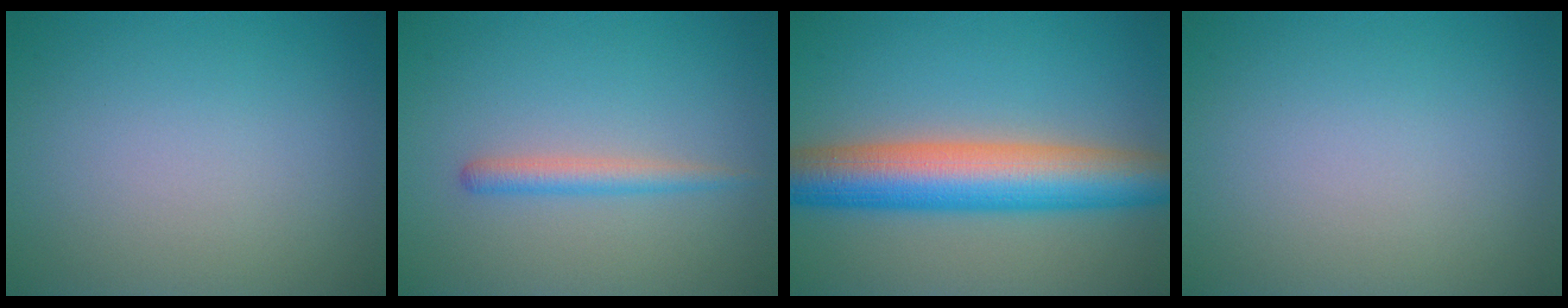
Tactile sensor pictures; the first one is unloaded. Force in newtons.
{"total": 1.9, "press": 1.8, "slide": 0.2}
{"total": 9.4, "press": 9.4, "slide": 0.3}
{"total": 0.0}